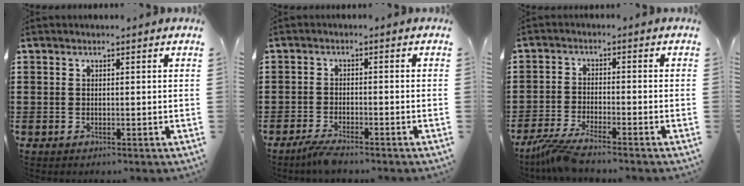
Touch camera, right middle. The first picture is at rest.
{"total": 2.6, "force": [-2.3, 0.0, 1.3], "torque": [-0.037, -0.004, -0.047]}
{"total": 4.3, "force": [-3.8, -0.3, 2.0], "torque": [-0.062, -0.021, -0.079]}